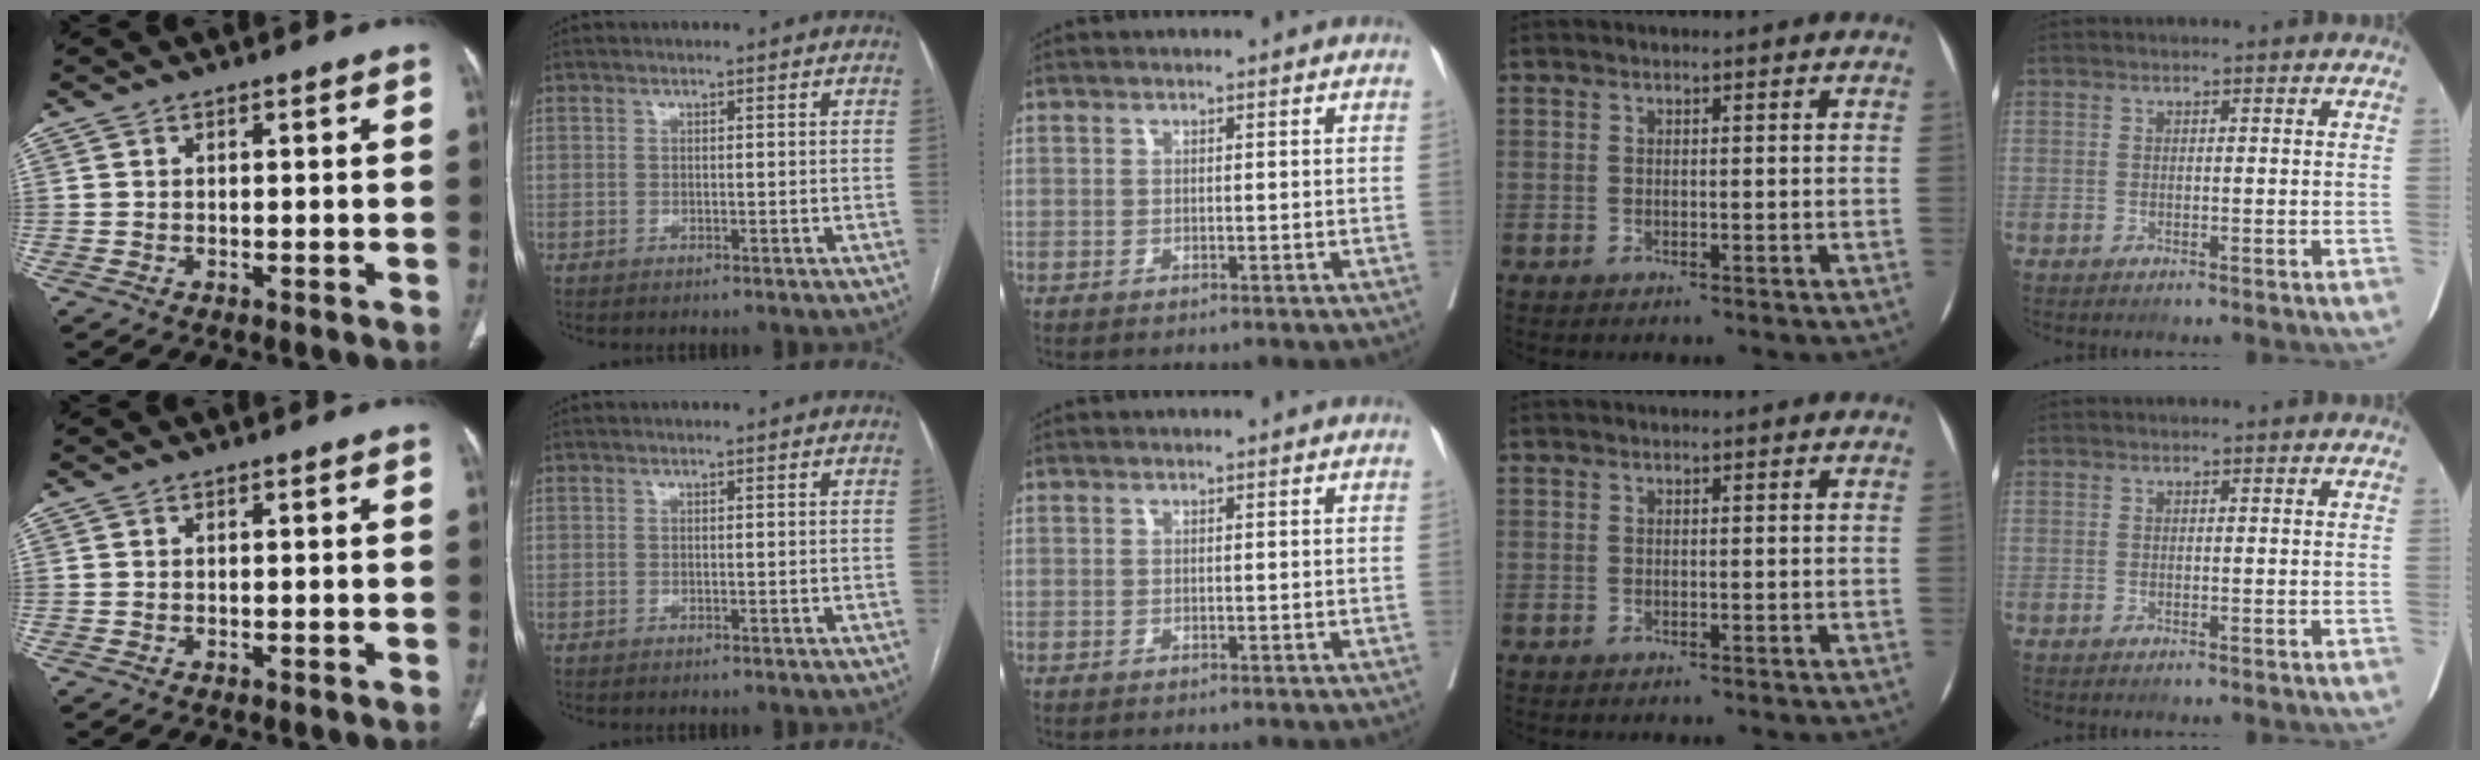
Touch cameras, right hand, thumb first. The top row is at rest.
{}